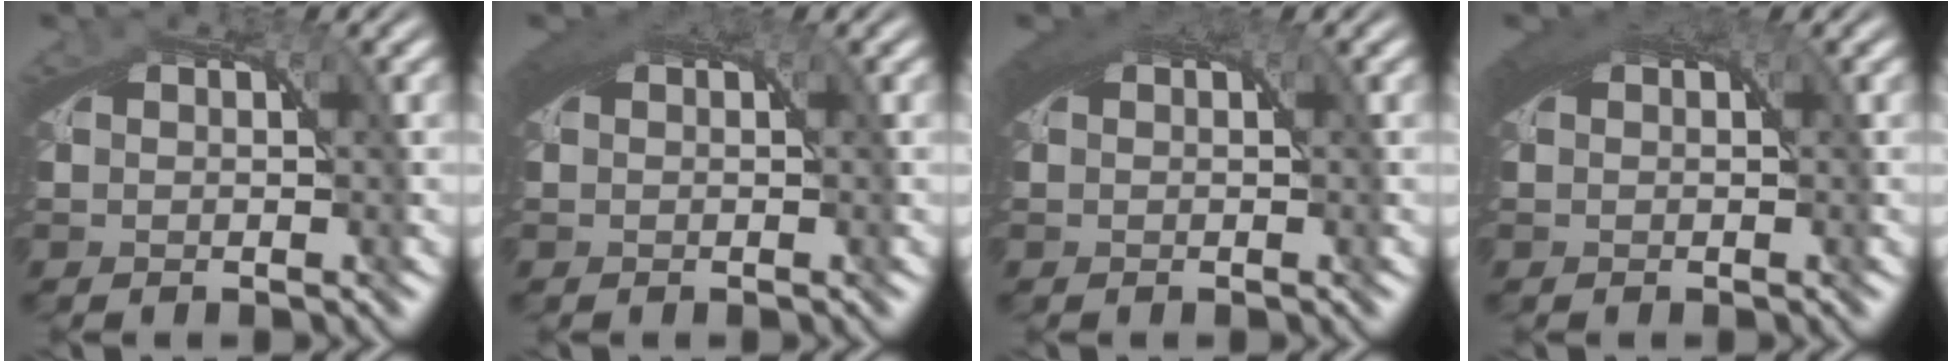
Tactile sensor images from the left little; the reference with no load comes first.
{"total": 2.0, "force": [0.7, 1.0, 1.6], "torque": [-0.031, -0.001, 0.012]}
{"total": 2.3, "force": [0.8, 1.2, 1.8], "torque": [-0.036, -0.001, 0.014]}
{"total": 2.6, "force": [0.9, 1.3, 2.1], "torque": [-0.039, -0.001, 0.015]}